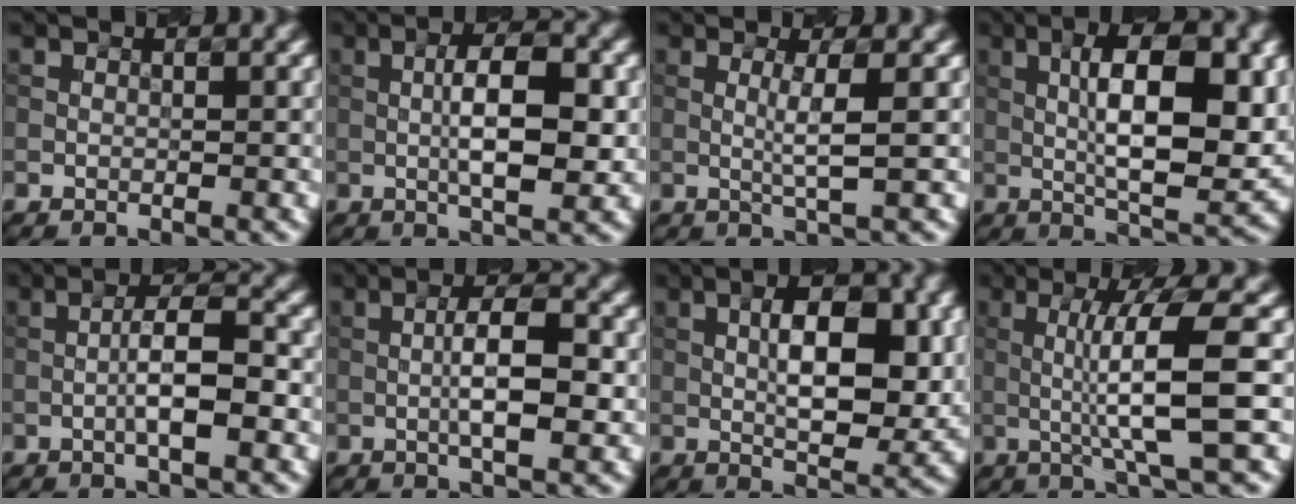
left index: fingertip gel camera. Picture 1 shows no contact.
{"total": 6.5, "force": [0.1, 2.0, 6.2], "torque": [-0.106, 0.003, 0.000]}
{"total": 2.6, "force": [0.3, 0.3, 2.5], "torque": [-0.047, -0.001, 0.001]}
{"total": 10.5, "force": [1.3, 3.3, 9.8], "torque": [-0.146, -0.001, 0.023]}
{"total": 4.4, "force": [-0.9, 0.9, 4.2], "torque": [-0.075, 0.010, -0.021]}
{"total": 5.2, "force": [-0.3, 1.3, 5.1], "torque": [-0.091, 0.007, -0.009]}
{"total": 7.4, "force": [1.0, 2.8, 6.7], "torque": [-0.101, 0.000, 0.016]}
{"total": 6.8, "force": [-0.4, 0.6, 6.8], "torque": [-0.122, 0.006, -0.003]}